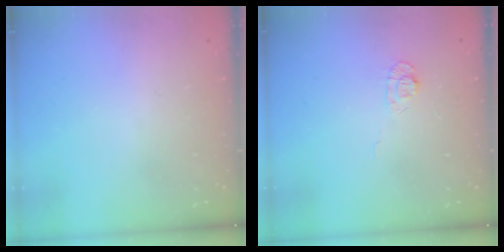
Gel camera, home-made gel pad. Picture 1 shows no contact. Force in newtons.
{"total": 5.6, "press": 5.6, "slide": 0.7}